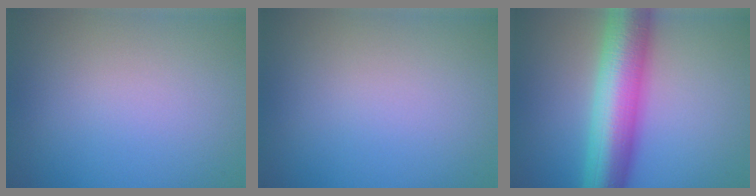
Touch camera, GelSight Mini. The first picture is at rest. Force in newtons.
{"total": 0.0}
{"total": 10.4, "press": 10.4, "slide": 0.1}